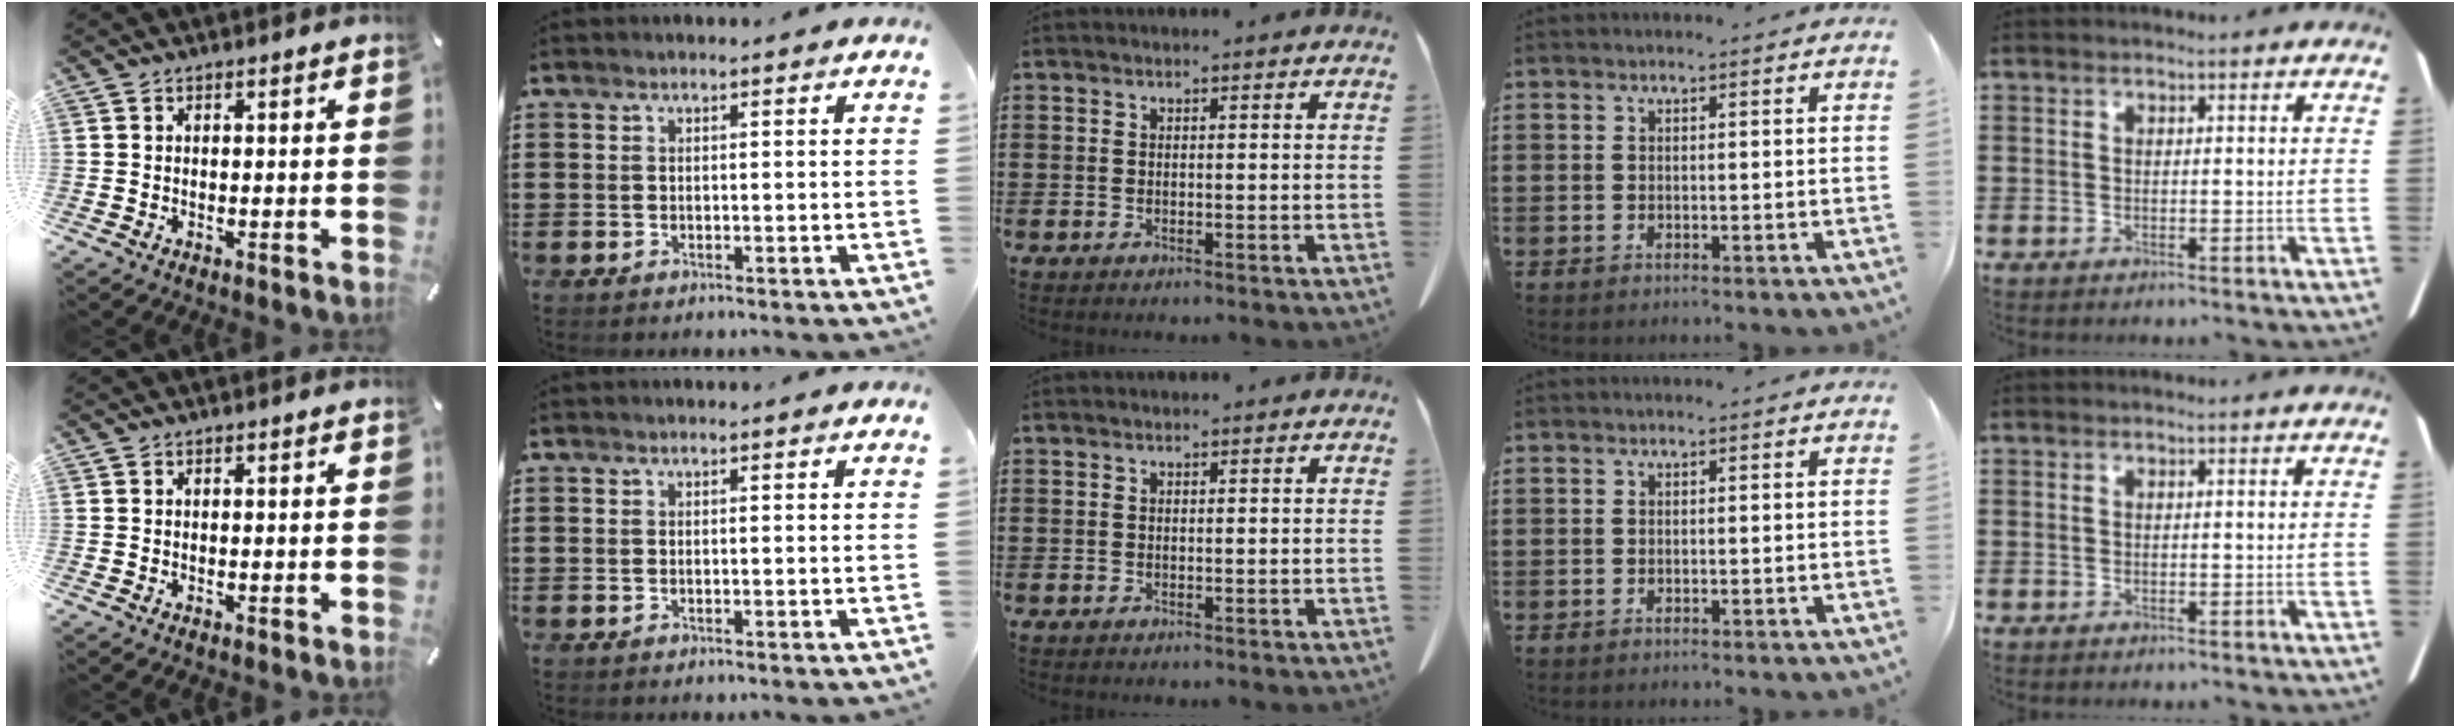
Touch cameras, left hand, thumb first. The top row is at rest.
{}